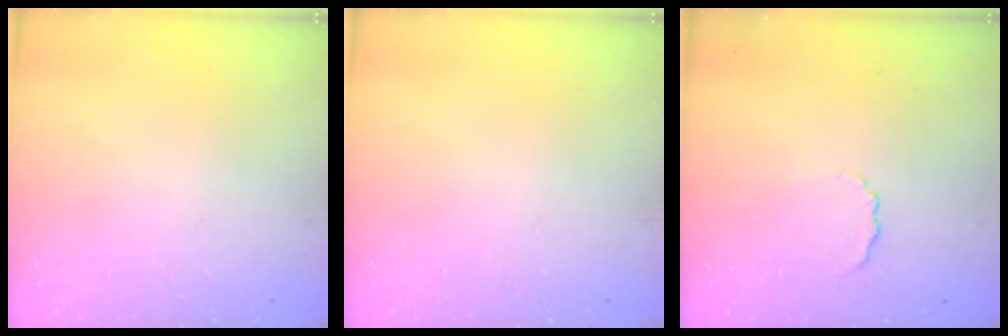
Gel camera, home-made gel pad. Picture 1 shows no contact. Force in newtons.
{"total": 0.0}
{"total": 4.1, "press": 4.0, "slide": 0.8}